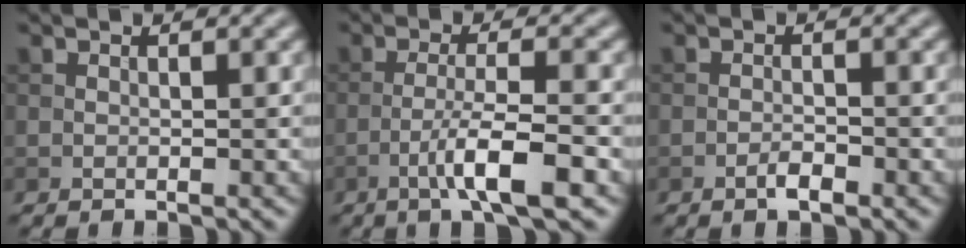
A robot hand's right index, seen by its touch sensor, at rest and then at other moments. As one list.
[{"total": 5.4, "force": [-2.4, 0.7, 4.7], "torque": [-0.082, 0.006, -0.046]}, {"total": 1.5, "force": [-0.9, 0.4, 1.1], "torque": [-0.020, 0.002, -0.019]}]